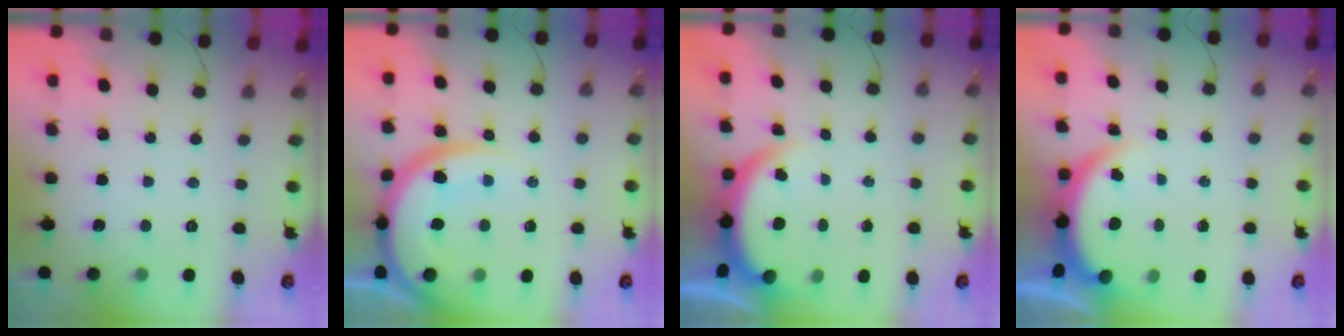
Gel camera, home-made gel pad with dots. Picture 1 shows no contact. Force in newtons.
{"total": 14.3, "press": 14.2, "slide": 1.5}
{"total": 3.8, "press": 3.8, "slide": 0.2}
{"total": 4.0, "press": 4.0, "slide": 0.2}